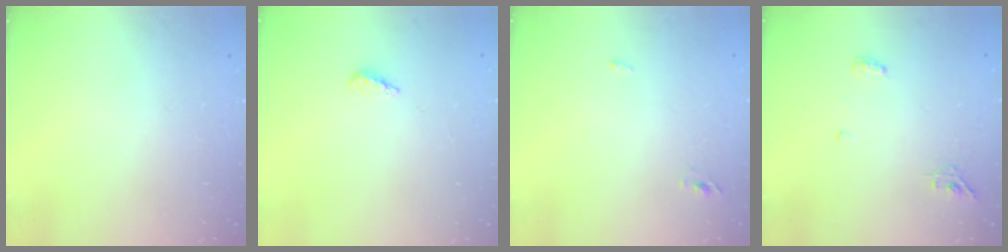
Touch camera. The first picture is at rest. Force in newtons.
{"total": 2.3, "press": 2.2, "slide": 0.8}
{"total": 2.4, "press": 2.2, "slide": 1.0}
{"total": 5.1, "press": 5.0, "slide": 1.1}